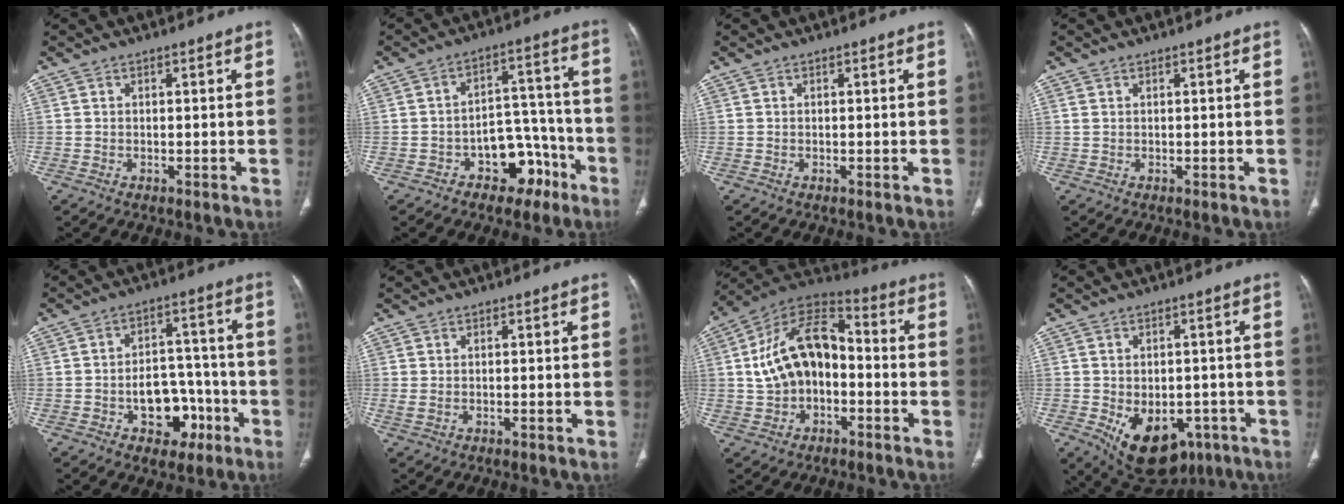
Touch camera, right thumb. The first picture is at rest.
{"total": 10.3, "force": [-5.7, 6.7, 5.4], "torque": [-0.031, 0.065, -0.080]}
{"total": 0.0}
{"total": 1.0, "force": [0.3, 0.7, 0.6], "torque": [-0.017, 0.003, 0.009]}
{"total": 10.3, "force": [-4.2, 7.3, 6.0], "torque": [-0.048, 0.052, -0.054]}
{"total": 1.3, "force": [-0.2, 0.6, 1.1], "torque": [-0.038, 0.000, 0.000]}
{"total": 15.8, "force": [-1.1, 10.4, 11.8], "torque": [-0.192, 0.048, -0.027]}
{"total": 14.6, "force": [-5.8, 9.6, 9.3], "torque": [-0.126, 0.008, -0.063]}